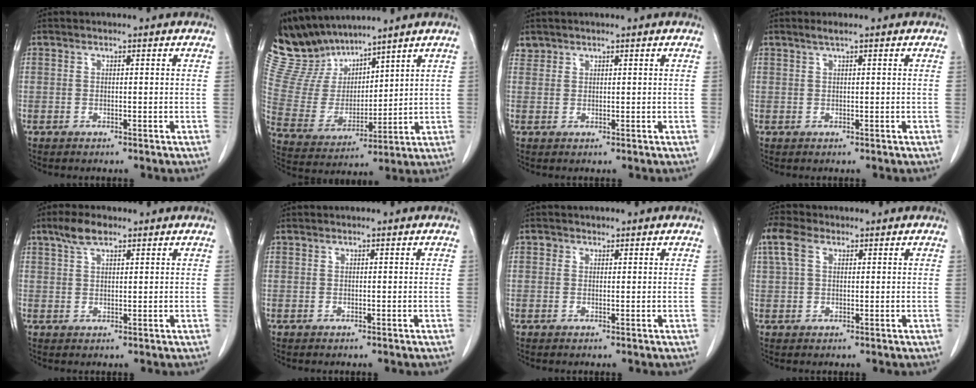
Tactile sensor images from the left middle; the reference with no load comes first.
{"total": 11.7, "force": [11.0, 3.4, 1.9], "torque": [-0.067, 0.011, 0.238]}
{"total": 1.2, "force": [1.0, 0.6, -0.2], "torque": [0.009, 0.006, 0.019]}
{"total": 1.1, "force": [0.7, -0.1, 0.8], "torque": [-0.019, 0.007, 0.017]}
{"total": 3.9, "force": [2.7, 1.5, 2.4], "torque": [-0.052, 0.011, 0.053]}
{"total": 0.0}
{"total": 0.8, "force": [0.4, 0.7, 0.0], "torque": [0.008, 0.000, 0.004]}
{"total": 4.7, "force": [2.2, 2.7, 3.1], "torque": [-0.080, 0.025, 0.046]}